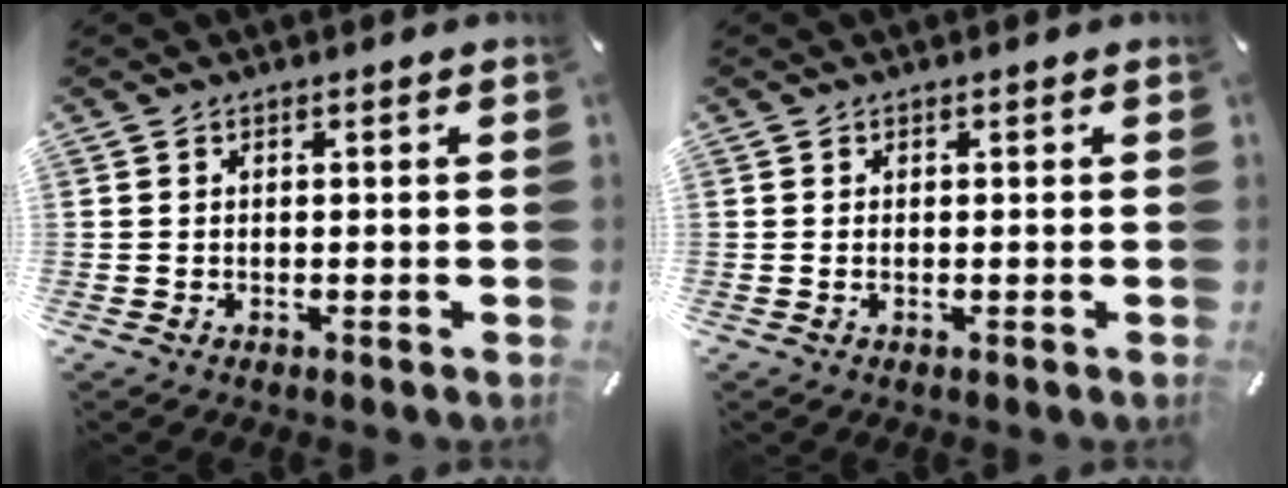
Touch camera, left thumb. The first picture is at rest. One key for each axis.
{"total": 0.7, "fx": 0.0, "fy": 0.1, "fz": 0.6, "tx": -0.014, "ty": -0.003, "tz": 0.000}